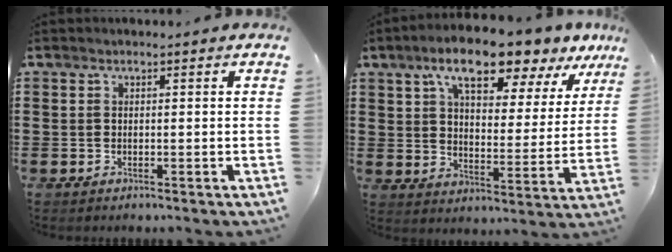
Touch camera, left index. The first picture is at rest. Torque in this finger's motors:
{"motor_torque": [2.14, 0.00, 1.05, 0.21]}